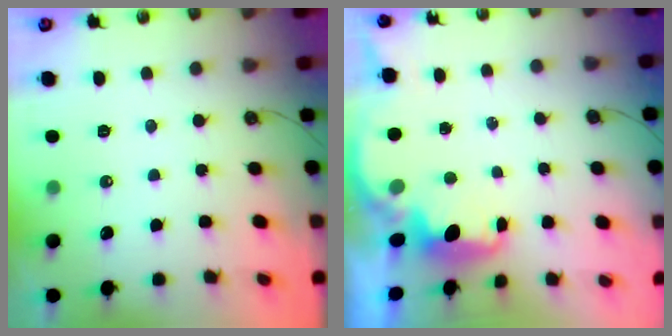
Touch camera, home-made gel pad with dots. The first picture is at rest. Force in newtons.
{"total": 2.1, "press": 1.9, "slide": 0.8}